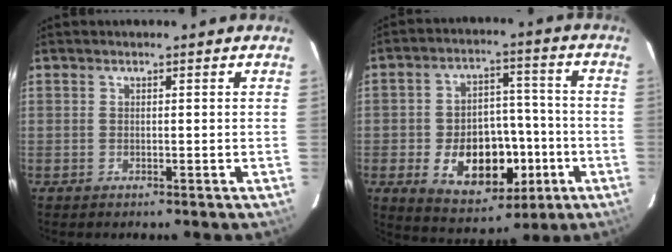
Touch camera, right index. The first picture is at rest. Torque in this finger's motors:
{"motor_torque": [1.08, -0.79, 0.67, 0.10]}